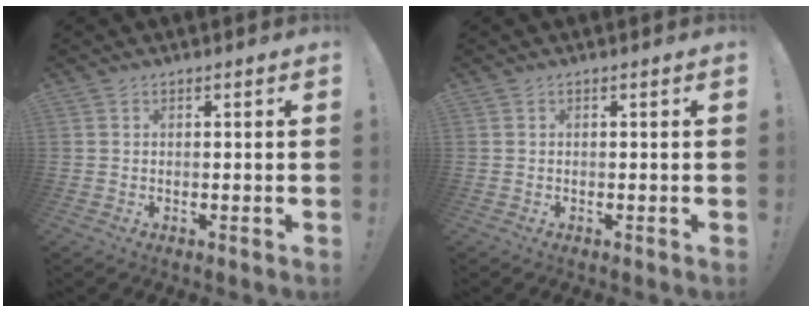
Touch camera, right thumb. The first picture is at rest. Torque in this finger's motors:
{"motor_torque": [-0.01, 0.01, 0.03, -0.03, 0.00]}